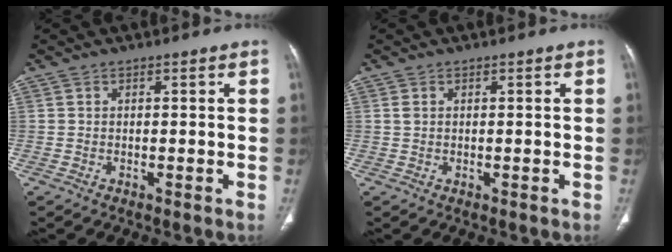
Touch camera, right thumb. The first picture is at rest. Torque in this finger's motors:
{"motor_torque": [-0.40, 0.65, -0.25, 0.04, -0.01]}